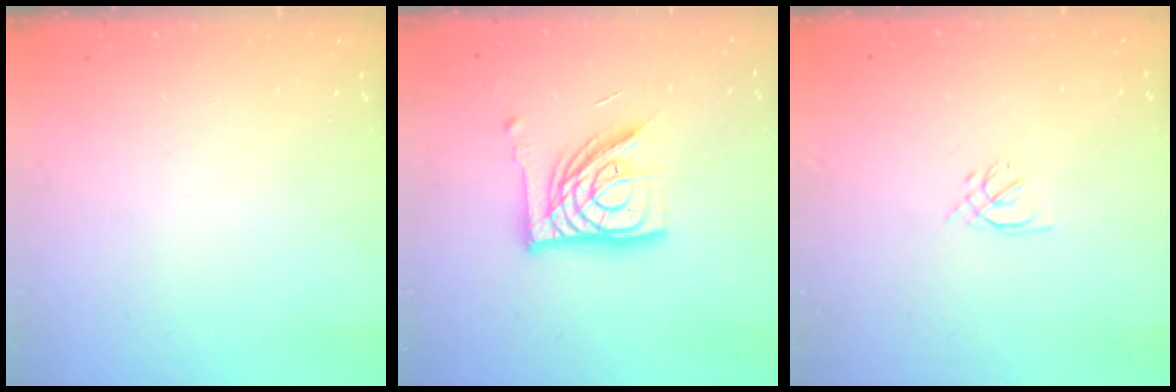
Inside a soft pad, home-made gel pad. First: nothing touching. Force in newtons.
{"total": 14.7, "press": 14.6, "slide": 1.7}
{"total": 1.4, "press": 1.3, "slide": 0.5}